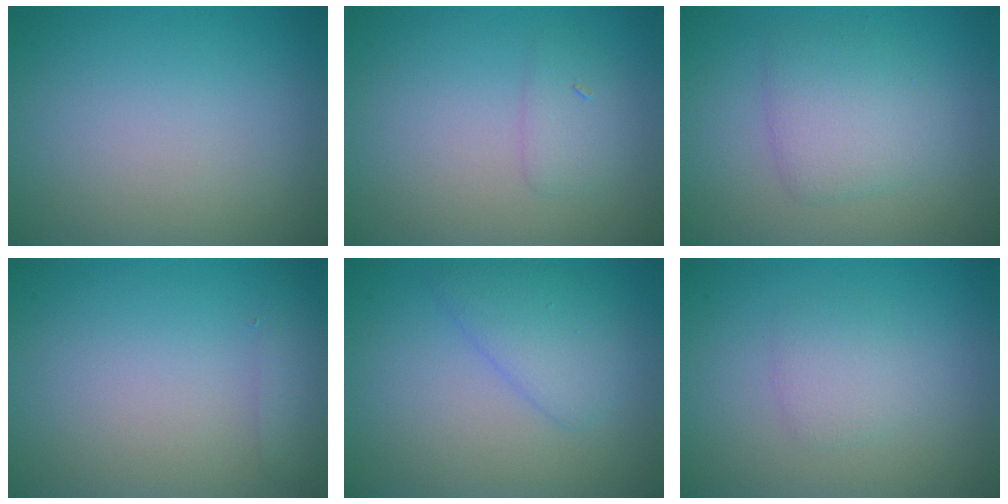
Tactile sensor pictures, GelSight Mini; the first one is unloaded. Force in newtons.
{"total": 1.5, "press": 1.5, "slide": 0.1}
{"total": 3.3, "press": 3.3, "slide": 0.1}
{"total": 1.3, "press": 1.3, "slide": 0.1}
{"total": 3.0, "press": 3.0, "slide": 0.2}
{"total": 1.7, "press": 1.7, "slide": 0.0}